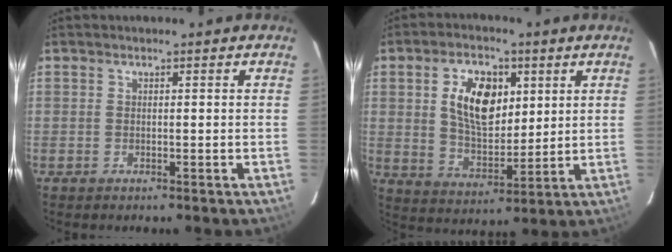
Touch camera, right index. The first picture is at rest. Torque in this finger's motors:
{"motor_torque": [0.81, 0.51, 0.39, 0.12]}